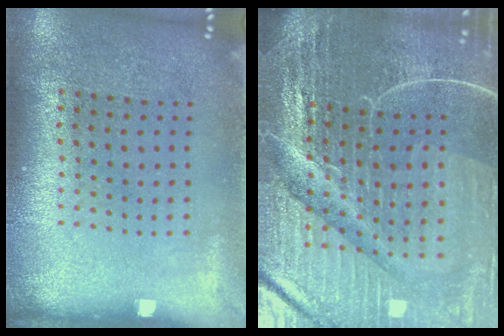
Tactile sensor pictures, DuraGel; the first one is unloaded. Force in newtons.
{"total": 6.4, "press": 5.7, "slide": 2.9}